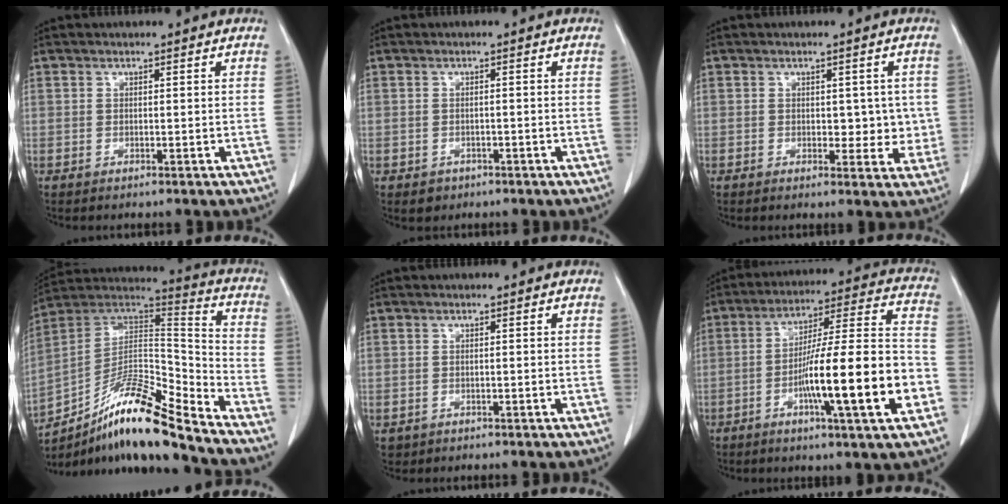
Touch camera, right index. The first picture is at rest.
{"total": 1.7, "force": [-0.9, 1.4, 0.1], "torque": [-0.002, 0.005, -0.008]}
{"total": 4.5, "force": [0.2, 2.9, 3.4], "torque": [-0.022, 0.005, 0.007]}
{"total": 18.5, "force": [-13.9, 2.0, 12.0], "torque": [-0.222, 0.015, -0.249]}
{"total": 1.3, "force": [-0.5, 1.2, 0.0], "torque": [-0.007, 0.004, -0.002]}
{"total": 18.5, "force": [-5.7, 0.7, 17.6], "torque": [-0.270, 0.003, -0.089]}